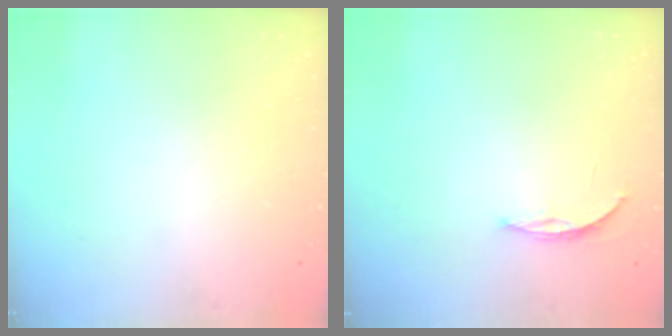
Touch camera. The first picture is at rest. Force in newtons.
{"total": 3.7, "press": 3.7, "slide": 0.5}